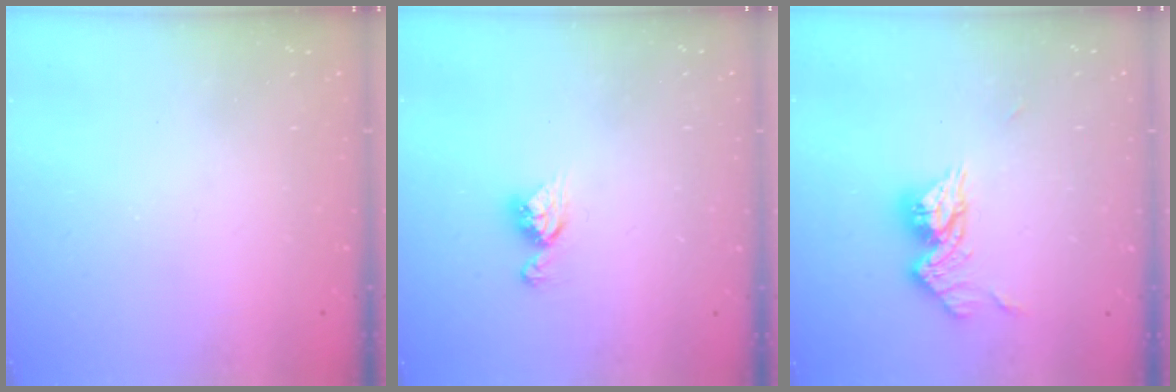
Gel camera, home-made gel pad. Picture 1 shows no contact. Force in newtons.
{"total": 7.4, "press": 7.3, "slide": 0.5}
{"total": 10.9, "press": 10.9, "slide": 0.9}